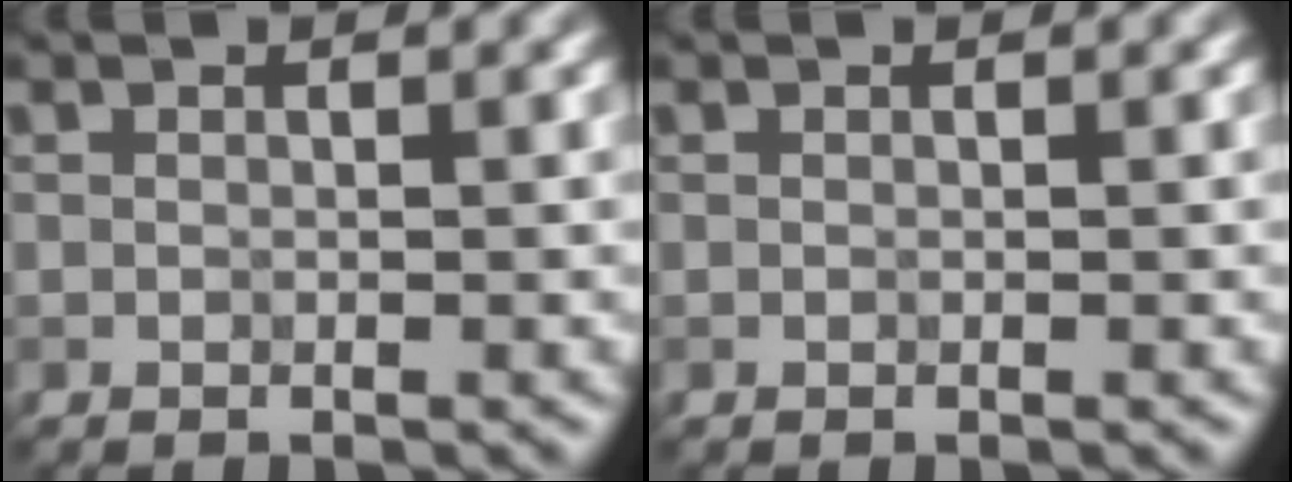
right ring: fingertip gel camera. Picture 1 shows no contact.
{"total": 0.0}